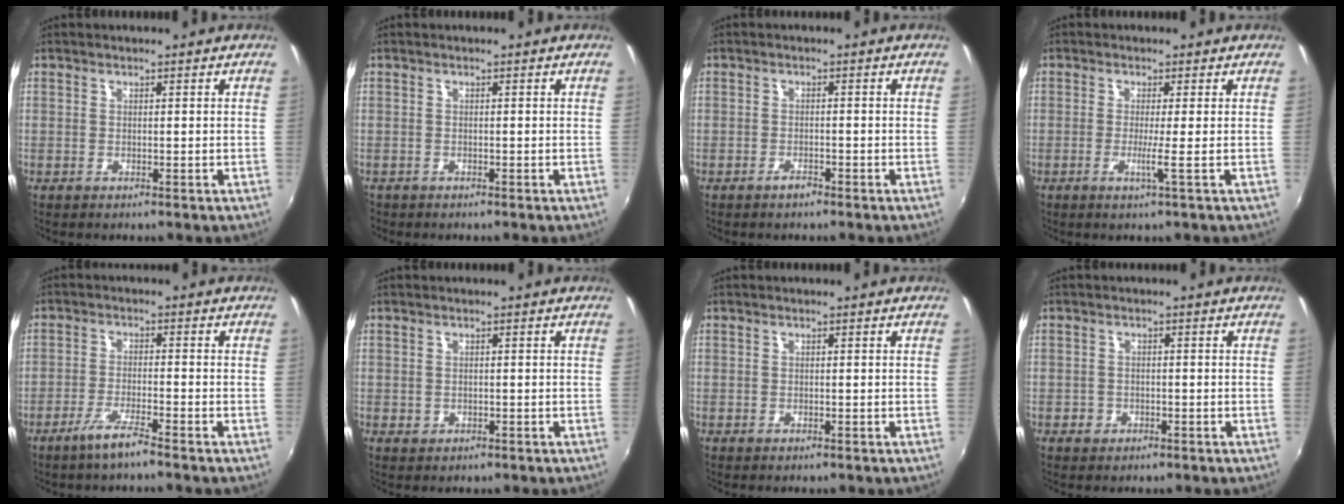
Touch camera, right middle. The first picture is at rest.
{"total": 1.1, "force": [-0.8, 0.8, 0.1], "torque": [-0.008, -0.003, -0.014]}
{"total": 1.6, "force": [-1.3, 0.5, 0.6], "torque": [-0.012, -0.001, -0.024]}
{"total": 2.6, "force": [-0.6, -1.1, 2.2], "torque": [-0.038, -0.012, -0.017]}
{"total": 5.0, "force": [-3.8, -0.1, 3.2], "torque": [-0.078, -0.006, -0.073]}
{"total": 1.6, "force": [-0.5, 1.4, 0.6], "torque": [-0.010, -0.003, -0.006]}
{"total": 0.6, "force": [-0.4, 0.4, 0.2], "torque": [-0.004, -0.004, -0.009]}
{"total": 2.5, "force": [-1.2, 2.1, 0.6], "torque": [-0.016, -0.001, -0.019]}